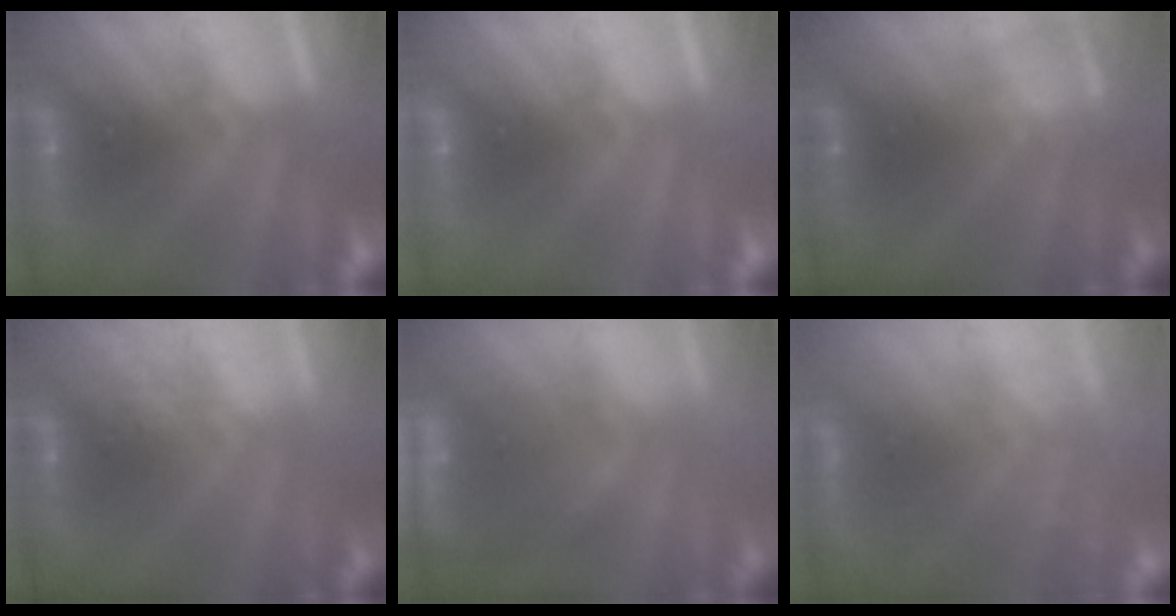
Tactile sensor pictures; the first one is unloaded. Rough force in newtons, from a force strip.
{"total": 0.0}
{"total": 2.3}
{"total": 2.4}
{"total": 9.1}
{"total": 7.9}